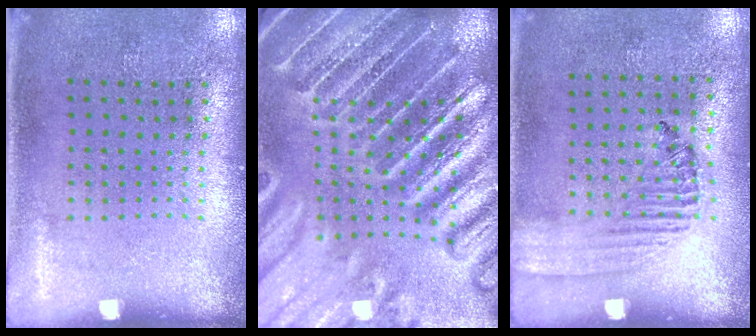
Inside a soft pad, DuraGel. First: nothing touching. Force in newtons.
{"total": 4.7, "press": 4.2, "slide": 2.0}
{"total": 1.4, "press": 1.2, "slide": 0.7}